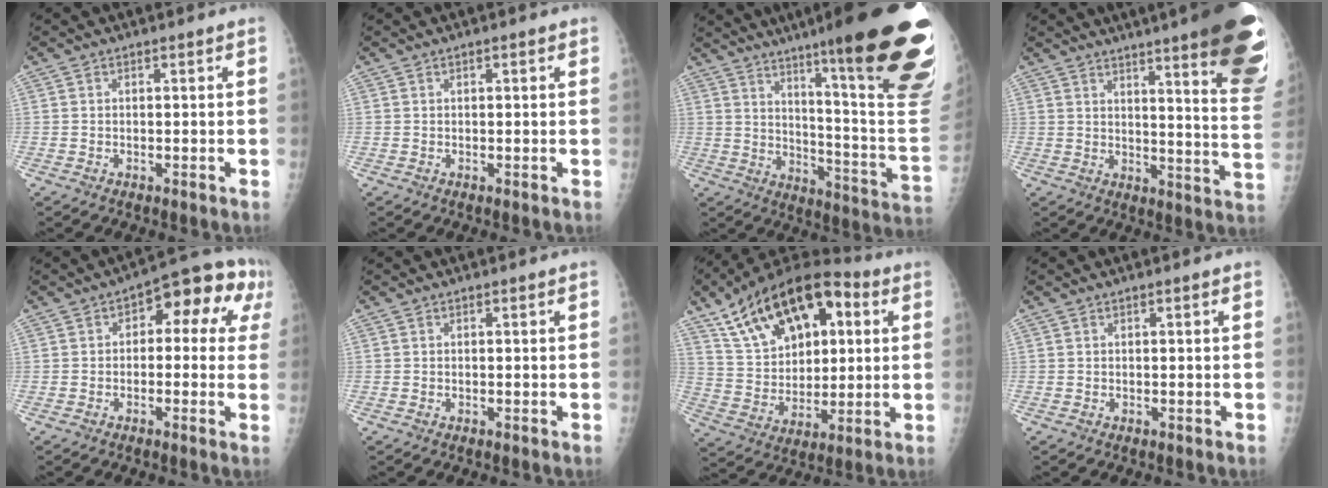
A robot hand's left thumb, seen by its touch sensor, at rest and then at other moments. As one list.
[{"total": 1.0, "force": [0.4, 0.4, 0.8], "torque": [-0.011, 0.002, 0.003]}, {"total": 31.3, "force": [17.5, 3.8, 25.6], "torque": [-0.256, -0.070, 0.257]}, {"total": 24.9, "force": [16.3, 3.1, 18.5], "torque": [-0.192, -0.086, 0.200]}, {"total": 11.3, "force": [2.7, 6.3, 9.0], "torque": [-0.060, 0.038, 0.020]}, {"total": 0.0}, {"total": 23.2, "force": [9.2, 12.9, 17.0], "torque": [-0.260, 0.001, 0.160]}, {"total": 0.0}]